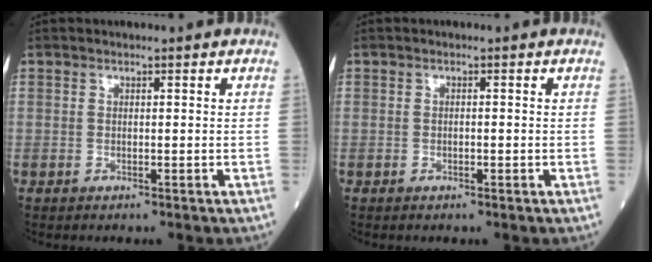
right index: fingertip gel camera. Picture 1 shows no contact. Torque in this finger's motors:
{"motor_torque": [-0.22, 0.13, -0.16, -0.06]}